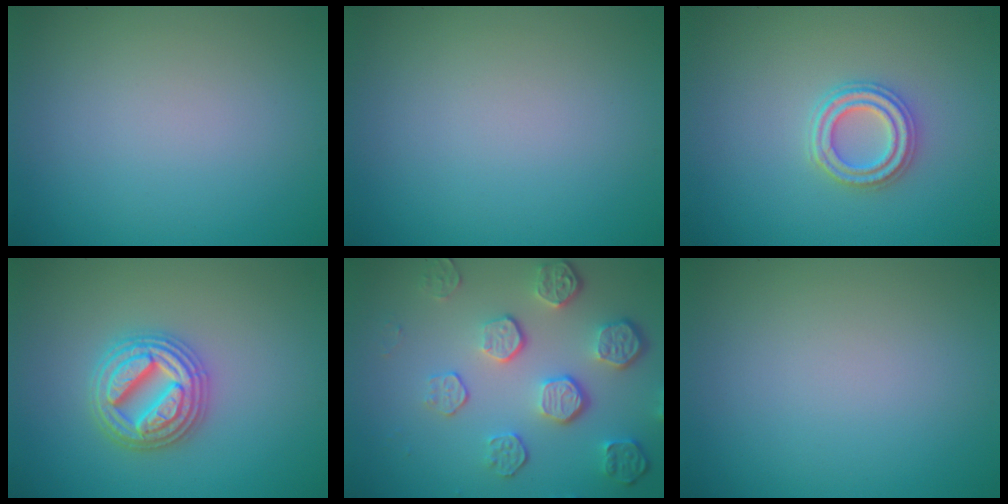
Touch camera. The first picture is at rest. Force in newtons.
{"total": 0.0}
{"total": 2.7, "press": 2.5, "slide": 0.9}
{"total": 4.9, "press": 4.8, "slide": 0.8}
{"total": 5.6, "press": 3.9, "slide": 4.0}
{"total": 0.0}